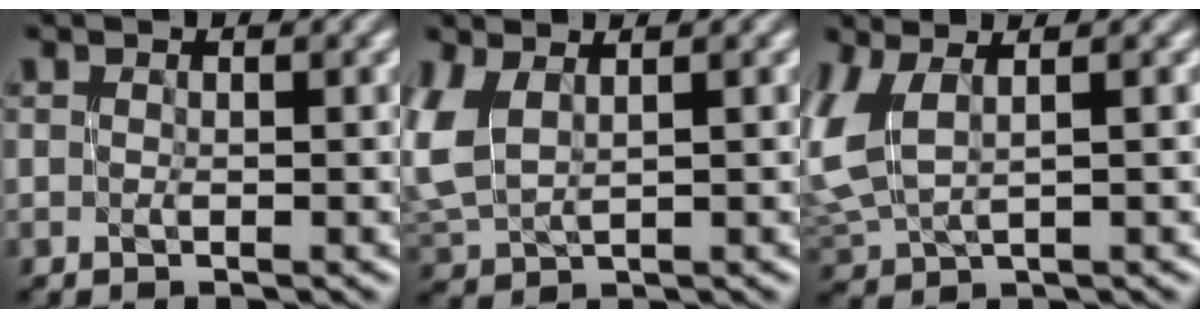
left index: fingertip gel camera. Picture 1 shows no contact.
{"total": 3.7, "force": [2.0, 2.0, 2.4], "torque": [-0.071, 0.004, 0.040]}
{"total": 4.5, "force": [1.7, 2.5, 3.3], "torque": [-0.094, 0.008, 0.035]}